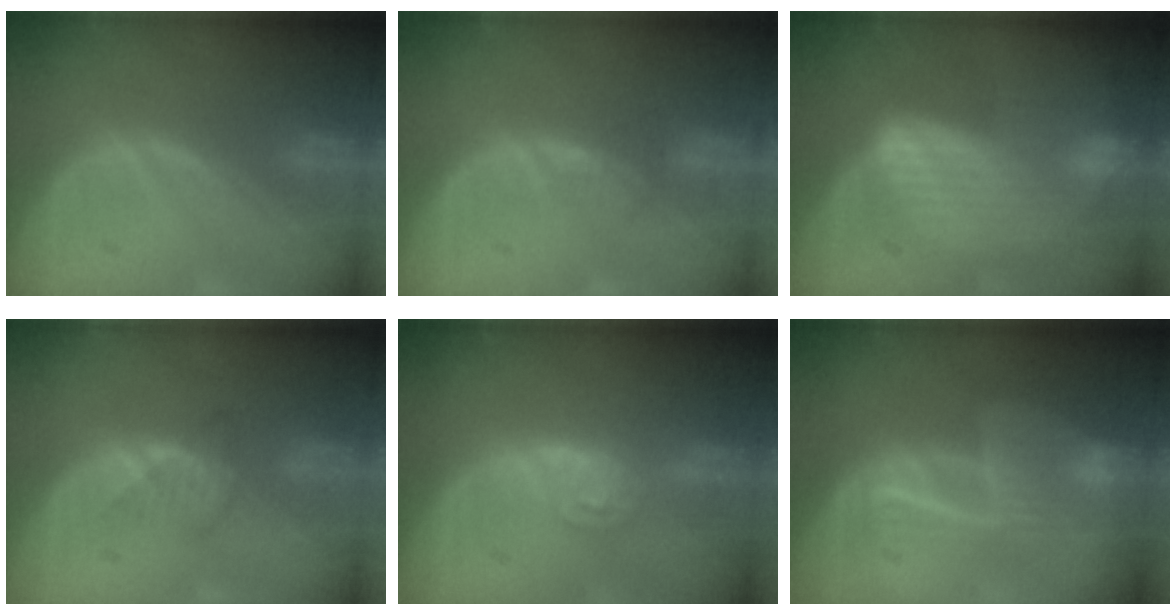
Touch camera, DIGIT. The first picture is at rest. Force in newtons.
{"total": 1.5, "press": 1.5, "slide": 0.2}
{"total": 7.0, "press": 6.1, "slide": 3.5}
{"total": 2.7, "press": 2.6, "slide": 0.7}
{"total": 4.6, "press": 4.2, "slide": 1.9}
{"total": 6.6, "press": 6.5, "slide": 1.0}